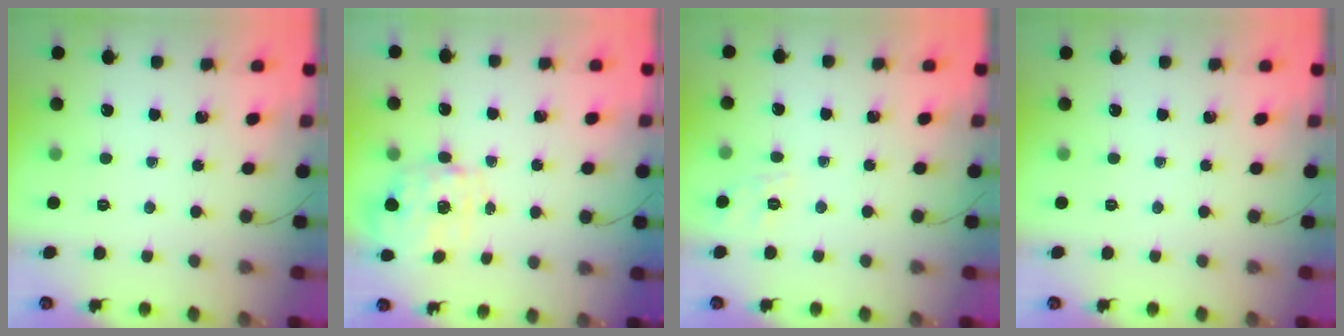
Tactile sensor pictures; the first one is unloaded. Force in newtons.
{"total": 2.8, "press": 2.6, "slide": 0.9}
{"total": 2.0, "press": 0.7, "slide": 1.9}
{"total": 0.0}